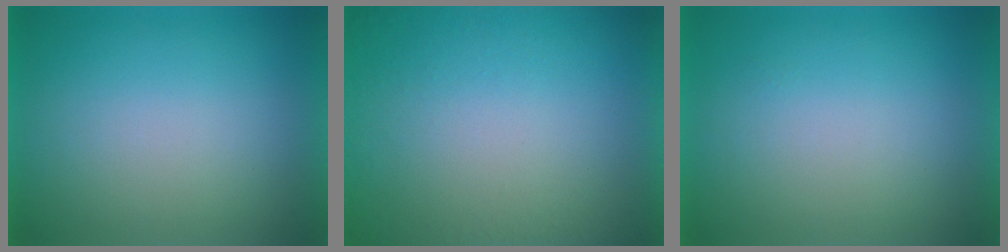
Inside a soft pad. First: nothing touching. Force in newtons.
{"total": 4.7}
{"total": 0.0}